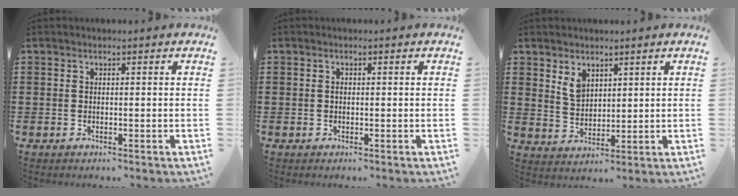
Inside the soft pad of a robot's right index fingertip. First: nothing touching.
{"total": 0.6, "force": [-0.1, 0.4, 0.4], "torque": [-0.010, -0.001, -0.001]}
{"total": 3.8, "force": [2.4, 2.3, 1.8], "torque": [-0.035, 0.004, 0.043]}